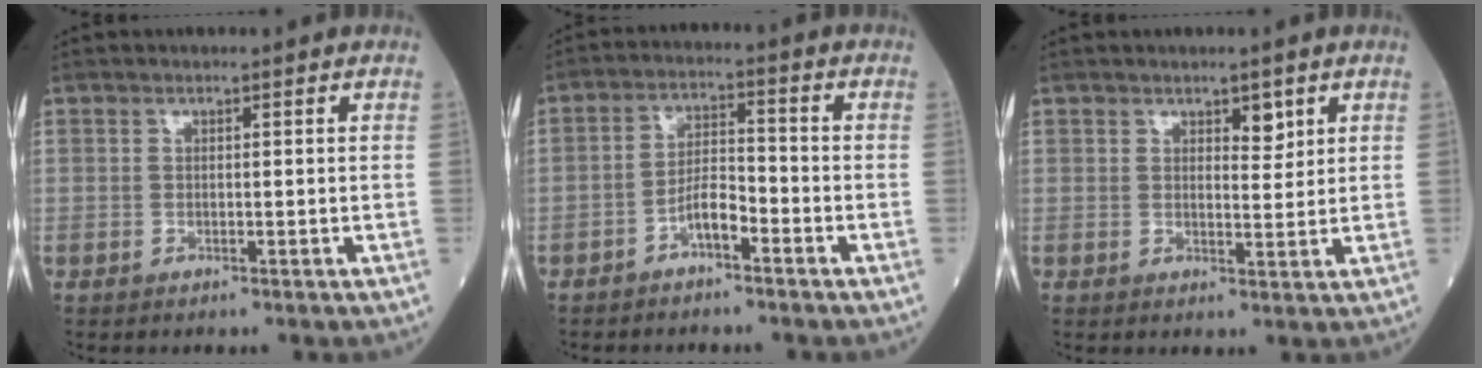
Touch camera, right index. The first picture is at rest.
{"total": 4.6, "force": [-2.8, 1.2, 3.4], "torque": [-0.065, 0.015, -0.053]}
{"total": 2.7, "force": [1.6, 1.1, 1.8], "torque": [-0.022, -0.003, 0.024]}